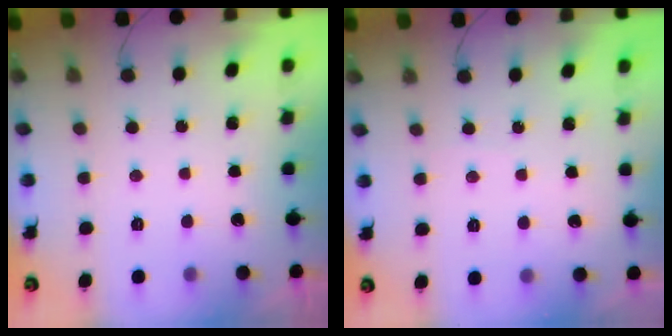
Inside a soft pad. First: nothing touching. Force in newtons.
{"total": 2.3, "press": 2.2, "slide": 0.3}